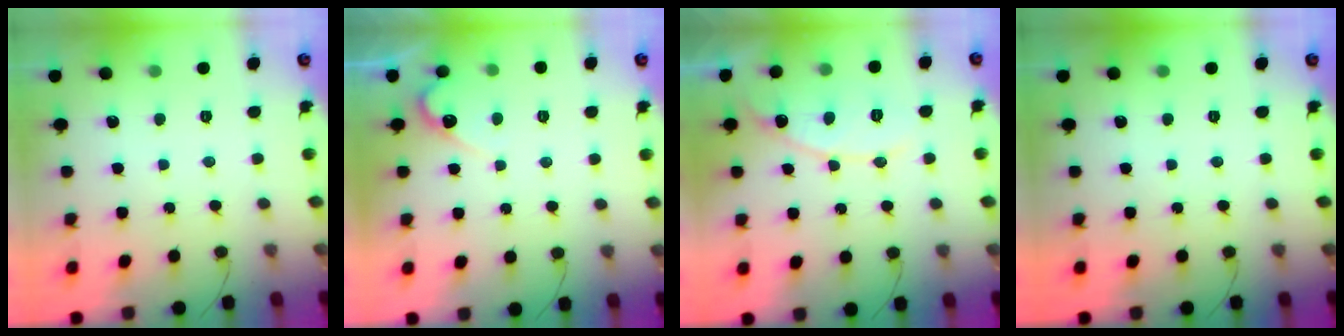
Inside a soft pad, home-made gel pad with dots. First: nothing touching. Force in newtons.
{"total": 3.9, "press": 3.9, "slide": 0.3}
{"total": 9.9, "press": 9.9, "slide": 0.8}
{"total": 0.0}